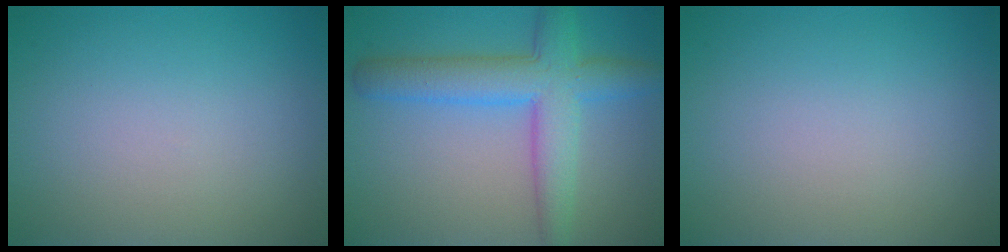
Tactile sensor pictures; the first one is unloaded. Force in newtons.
{"total": 6.2, "press": 6.2, "slide": 0.2}
{"total": 0.0}